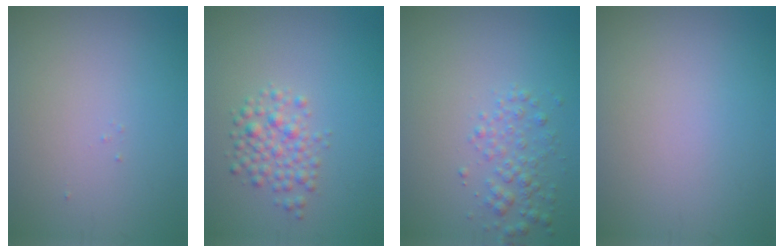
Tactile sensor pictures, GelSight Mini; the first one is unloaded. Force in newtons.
{"total": 2.7, "press": 2.7, "slide": 0.1}
{"total": 2.3, "press": 2.3, "slide": 0.0}
{"total": 0.0}